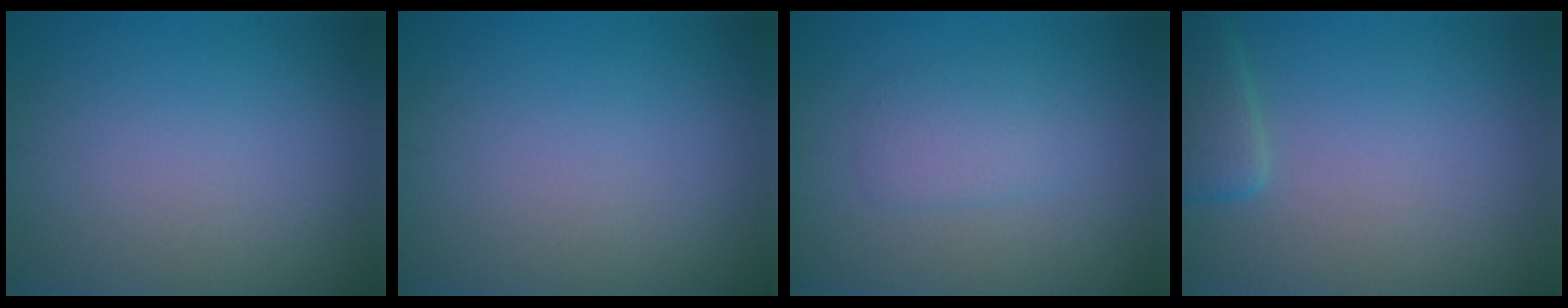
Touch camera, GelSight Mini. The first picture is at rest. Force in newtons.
{"total": 0.0}
{"total": 1.9, "press": 1.9, "slide": 0.1}
{"total": 2.4, "press": 2.4, "slide": 0.2}